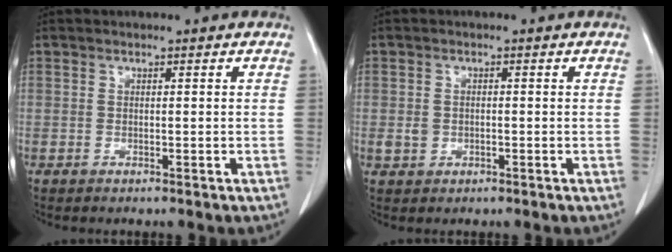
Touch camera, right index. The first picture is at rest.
{"total": 1.9, "force": [-0.3, 1.6, 1.0], "torque": [-0.019, 0.006, 0.002]}